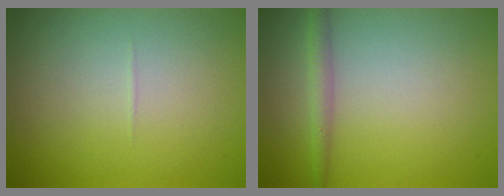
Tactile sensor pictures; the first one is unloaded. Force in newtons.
{"total": 1.8, "press": 1.8, "slide": 0.1}